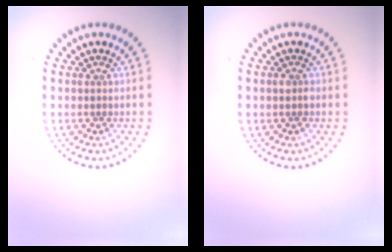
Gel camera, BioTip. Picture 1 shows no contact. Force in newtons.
{"total": 1.2, "press": 1.0, "slide": 0.5}